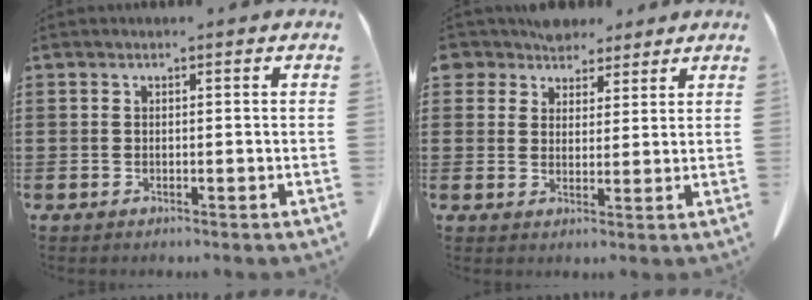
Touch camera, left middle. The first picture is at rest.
{"total": 5.4, "force": [4.7, 2.6, 0.8], "torque": [-0.040, -0.003, 0.089]}